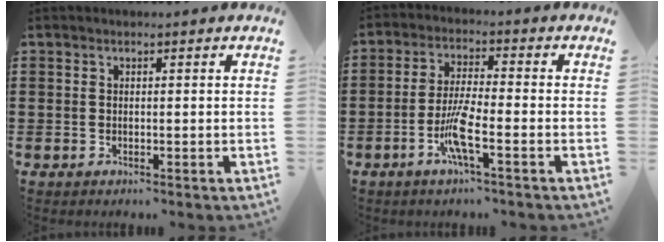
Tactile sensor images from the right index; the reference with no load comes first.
{"total": 6.6, "force": [-2.9, 0.7, 5.9], "torque": [-0.130, -0.013, -0.061]}